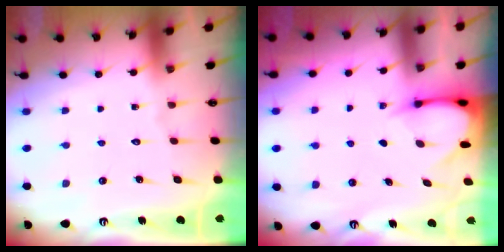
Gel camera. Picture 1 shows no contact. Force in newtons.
{"total": 3.6, "press": 3.6, "slide": 0.3}